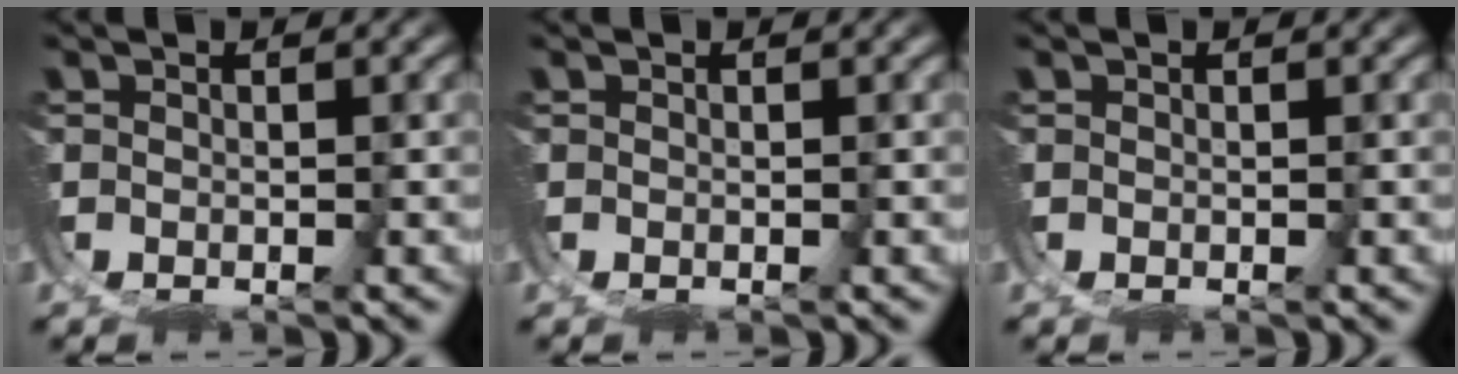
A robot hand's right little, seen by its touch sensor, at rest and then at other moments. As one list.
[{"total": 0.0}, {"total": 0.0}]